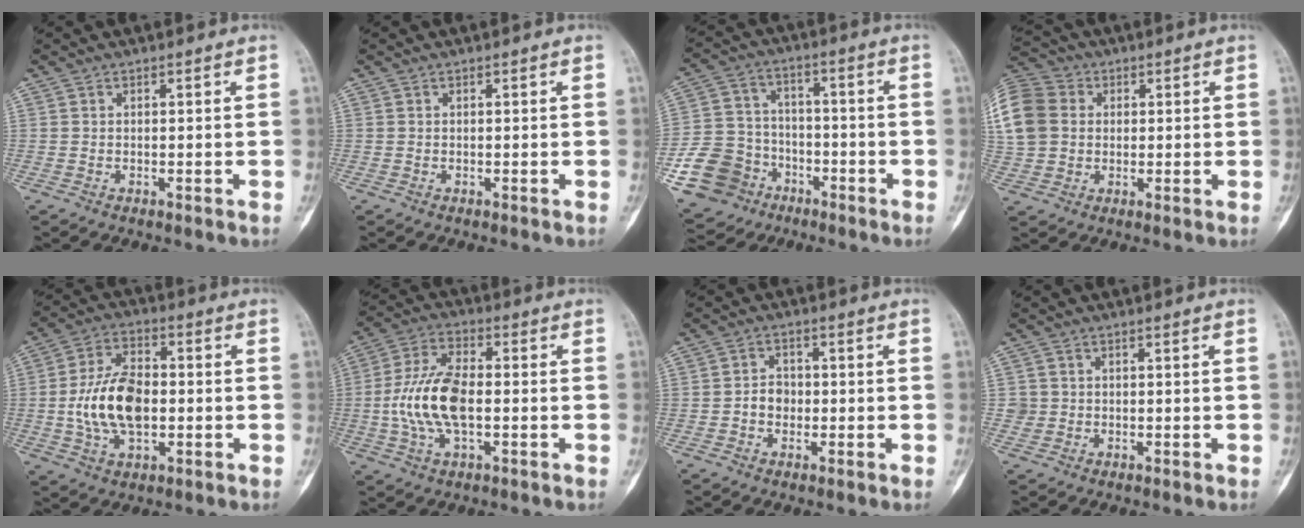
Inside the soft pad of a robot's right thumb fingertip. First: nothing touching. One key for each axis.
{"total": 0.0}
{"total": 14.2, "fx": -6.5, "fy": 11.7, "fz": 4.8, "tx": -0.082, "ty": 0.050, "tz": -0.108}
{"total": 18.5, "fx": 3.5, "fy": 15.3, "fz": 9.9, "tx": -0.253, "ty": 0.045, "tz": 0.071}
{"total": 13.4, "fx": -1.1, "fy": 7.7, "fz": 10.9, "tx": -0.198, "ty": 0.015, "tz": -0.021}
{"total": 12.6, "fx": -1.4, "fy": 6.1, "fz": 10.9, "tx": -0.228, "ty": 0.019, "tz": -0.027}
{"total": 3.5, "fx": -0.7, "fy": 2.9, "fz": 1.8, "tx": -0.014, "ty": 0.013, "tz": -0.019}
{"total": 2.0, "fx": 0.0, "fy": 2.0, "fz": 0.1, "tx": 0.011, "ty": 0.007, "tz": 0.000}